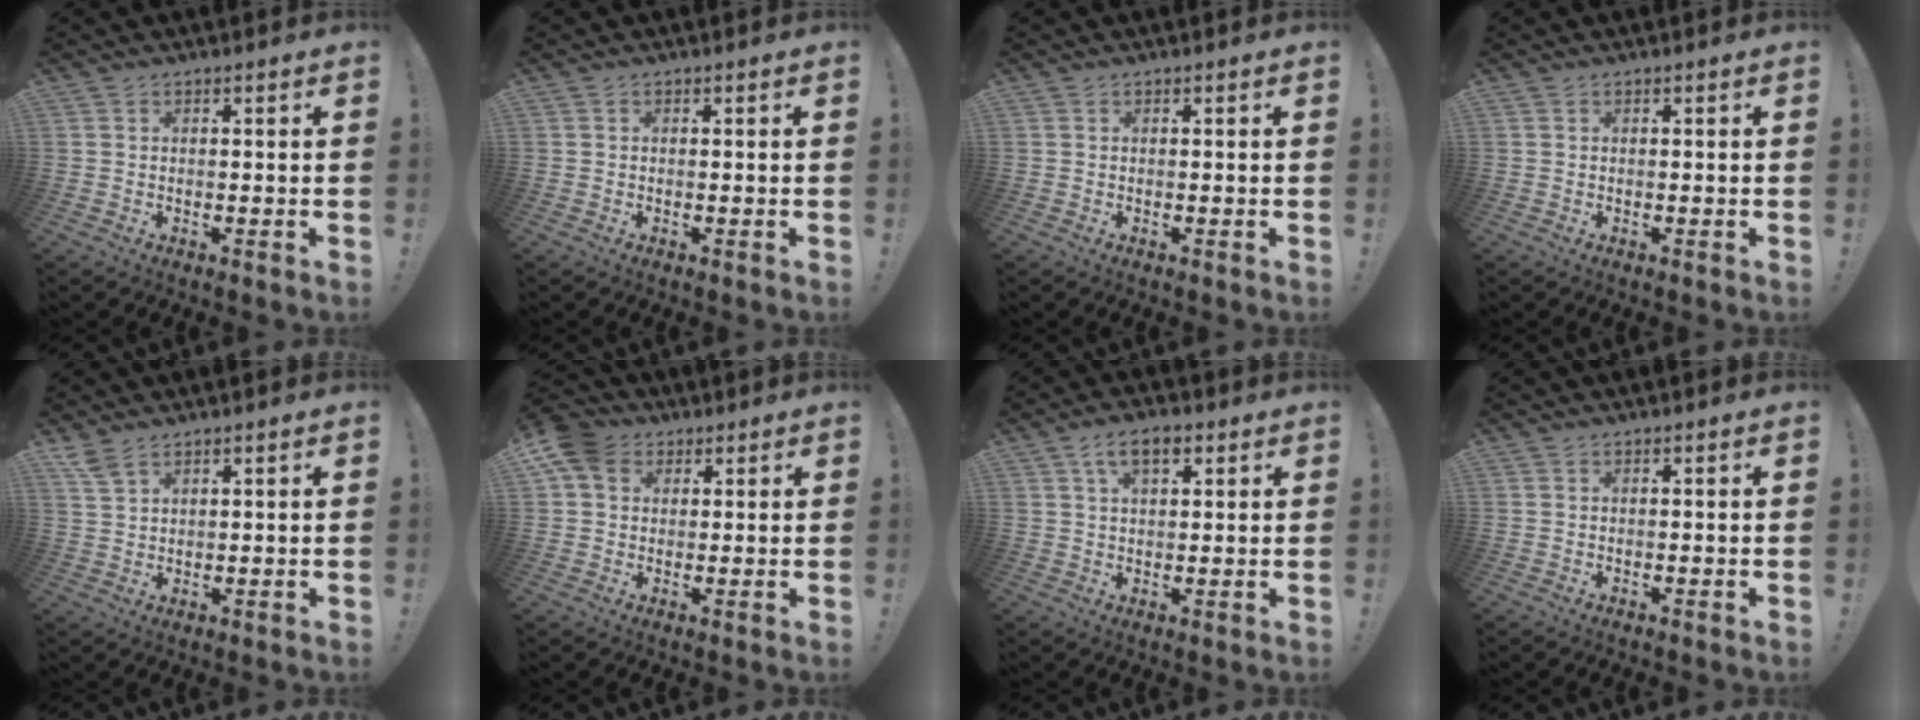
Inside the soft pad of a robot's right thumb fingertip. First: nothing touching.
{"total": 0.0}
{"total": 0.0}
{"total": 0.0}
{"total": 4.4, "force": [3.4, 1.7, 2.3], "torque": [-0.047, -0.016, 0.066]}
{"total": 8.0, "force": [3.3, 6.3, 3.7], "torque": [-0.070, -0.005, 0.066]}
{"total": 6.9, "force": [3.1, 3.5, 5.1], "torque": [-0.088, 0.005, 0.055]}
{"total": 0.0}